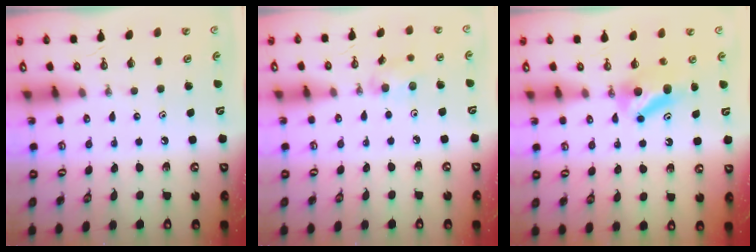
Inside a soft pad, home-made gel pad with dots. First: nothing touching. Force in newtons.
{"total": 5.3, "press": 5.1, "slide": 1.3}
{"total": 8.1, "press": 7.9, "slide": 1.6}